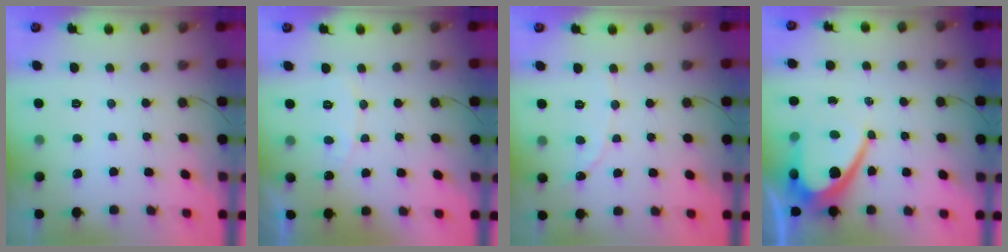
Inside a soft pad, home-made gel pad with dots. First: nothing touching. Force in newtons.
{"total": 5.7, "press": 5.7, "slide": 0.3}
{"total": 2.2, "press": 2.2, "slide": 0.2}
{"total": 12.2, "press": 12.2, "slide": 1.1}